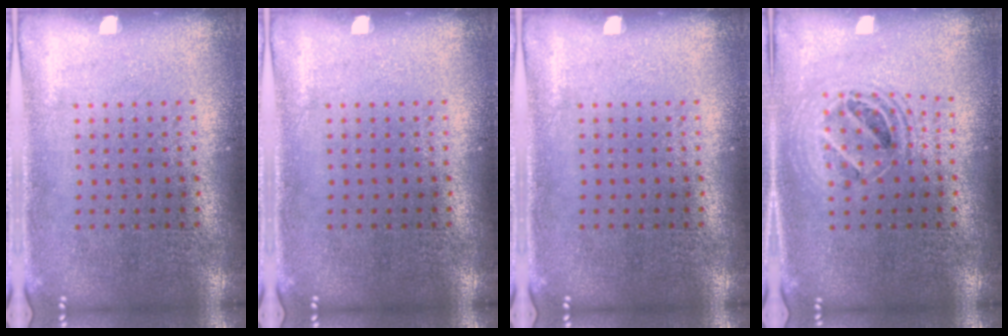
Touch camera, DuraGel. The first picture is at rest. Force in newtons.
{"total": 0.0}
{"total": 0.0}
{"total": 1.4, "press": 1.2, "slide": 0.7}